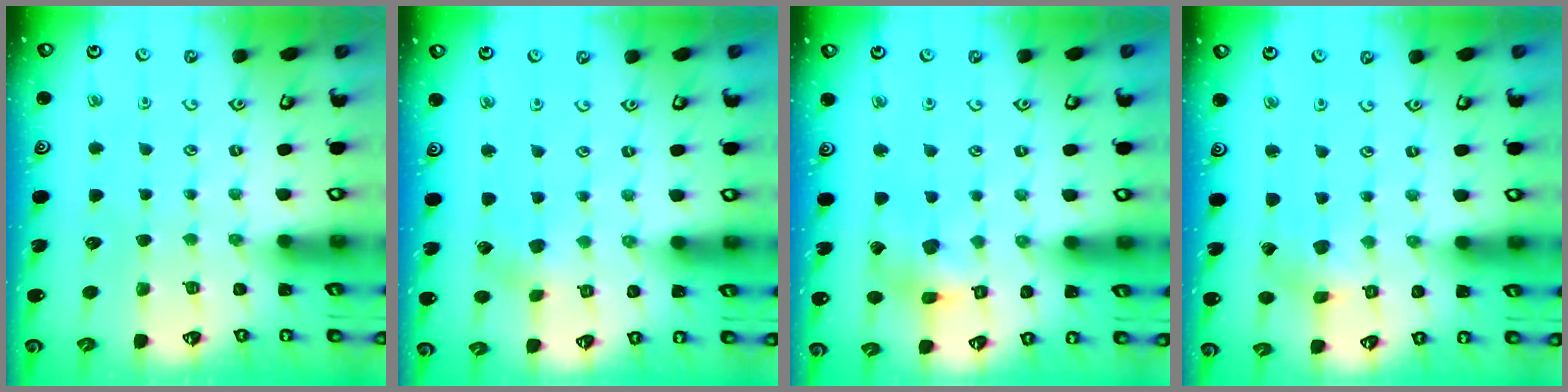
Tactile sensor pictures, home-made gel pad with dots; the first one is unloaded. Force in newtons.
{"total": 2.3, "press": 2.1, "slide": 0.7}
{"total": 8.7, "press": 8.7, "slide": 0.9}
{"total": 1.6, "press": 1.6, "slide": 0.0}